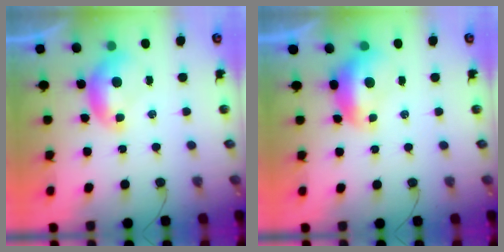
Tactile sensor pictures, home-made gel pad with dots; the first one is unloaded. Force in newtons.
{"total": 1.7, "press": 1.5, "slide": 0.7}